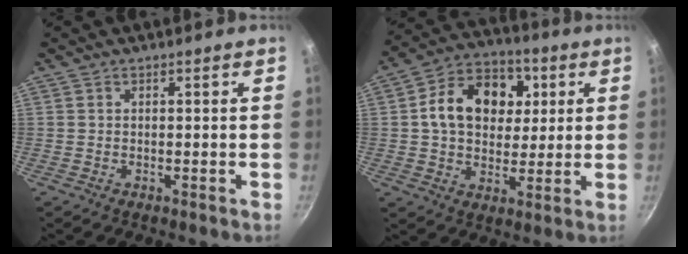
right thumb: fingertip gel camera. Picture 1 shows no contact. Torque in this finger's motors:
{"motor_torque": [-1.11, 1.47, 0.61, -0.59, 0.18]}